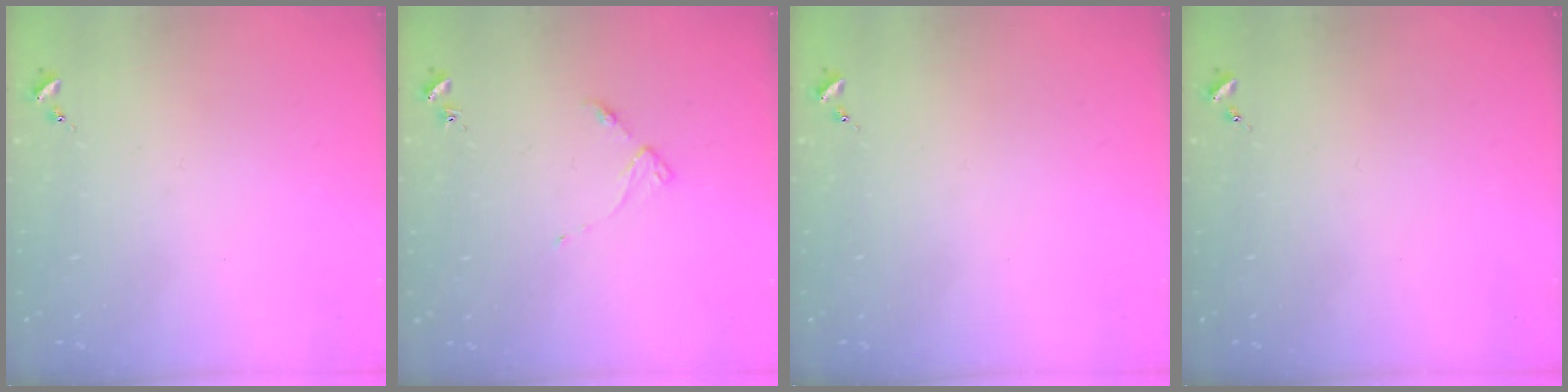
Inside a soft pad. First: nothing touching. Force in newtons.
{"total": 3.3, "press": 3.3, "slide": 0.4}
{"total": 0.0}
{"total": 0.0}